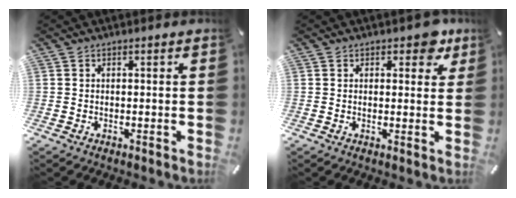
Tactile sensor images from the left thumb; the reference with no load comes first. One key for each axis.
{"total": 5.1, "fx": 2.8, "fy": 2.9, "fz": 3.0, "tx": -0.019, "ty": -0.008, "tz": 0.041}